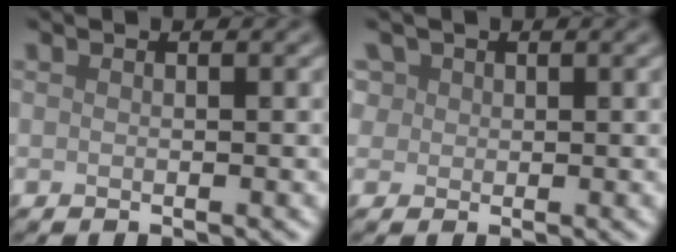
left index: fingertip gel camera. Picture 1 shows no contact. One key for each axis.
{"total": 3.5, "fx": 1.7, "fy": 2.7, "fz": 1.4, "tx": -0.035, "ty": 0.011, "tz": 0.024}